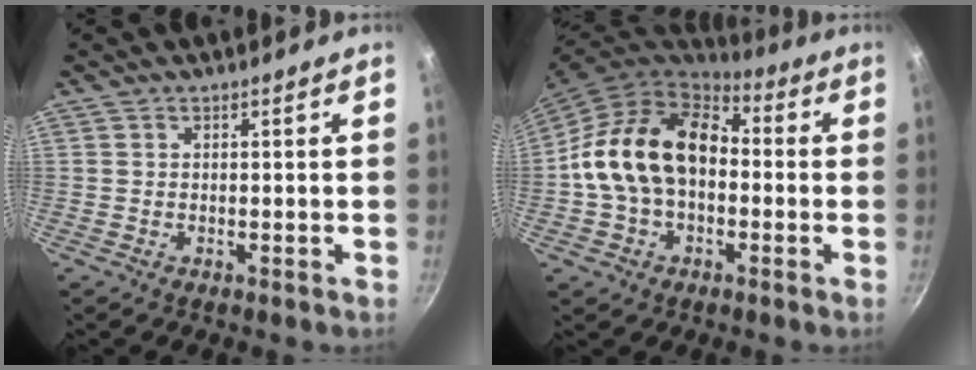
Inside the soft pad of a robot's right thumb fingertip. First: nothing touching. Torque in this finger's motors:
{"motor_torque": [0.38, 1.28, 1.43, -1.34, 0.23]}